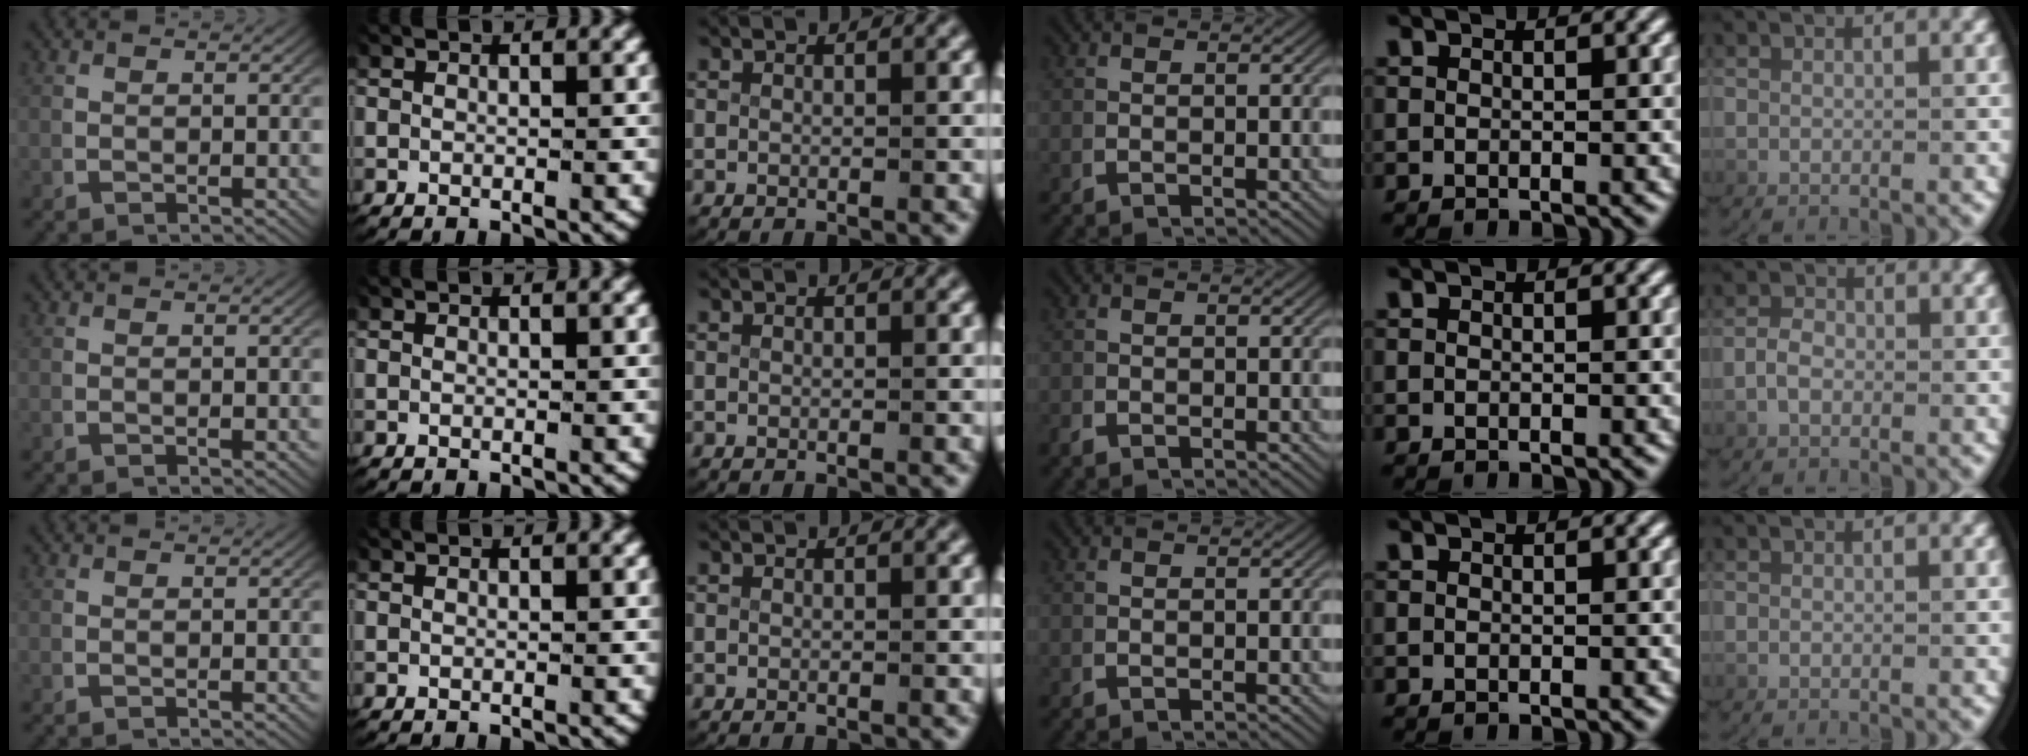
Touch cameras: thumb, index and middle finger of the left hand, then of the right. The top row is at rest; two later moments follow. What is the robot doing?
{"motion": "lift_and_place", "object": "paper towel"}